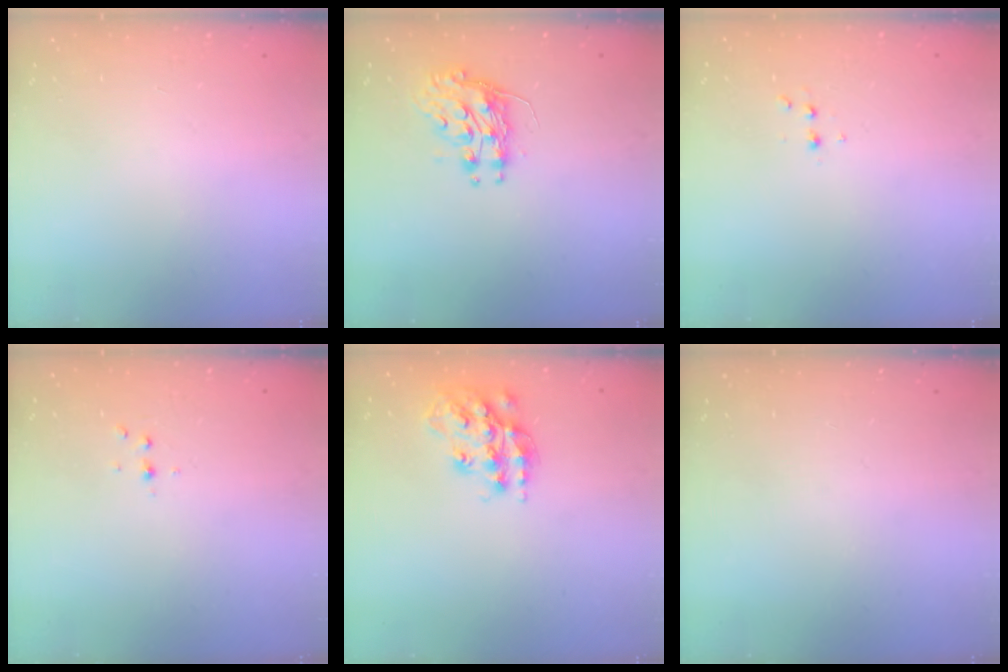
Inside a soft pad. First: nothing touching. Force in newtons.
{"total": 9.1, "press": 9.0, "slide": 1.0}
{"total": 2.6, "press": 2.5, "slide": 0.8}
{"total": 4.0, "press": 3.6, "slide": 1.8}
{"total": 16.1, "press": 16.1, "slide": 1.2}
{"total": 0.0}